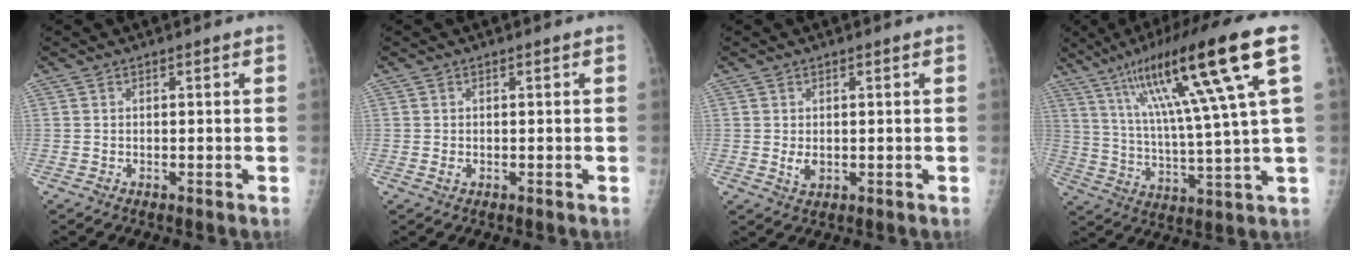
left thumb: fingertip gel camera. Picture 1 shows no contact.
{"total": 0.9, "force": [0.0, 0.4, 0.8], "torque": [-0.011, 0.003, 0.003]}
{"total": 2.4, "force": [0.1, 1.3, 2.0], "torque": [-0.029, -0.006, 0.008]}
{"total": 21.0, "force": [9.2, 1.6, 18.8], "torque": [-0.316, -0.012, 0.150]}